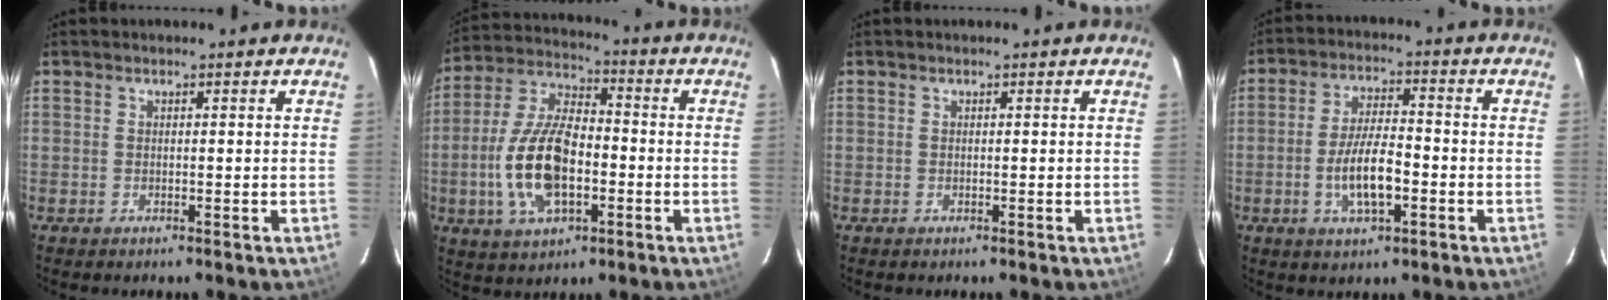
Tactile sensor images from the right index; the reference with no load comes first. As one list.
[{"total": 15.5, "force": [-3.5, 7.5, 13.1], "torque": [-0.276, 0.005, -0.063]}, {"total": 0.0}, {"total": 8.6, "force": [-2.7, 2.7, 7.7], "torque": [-0.150, -0.002, -0.047]}]